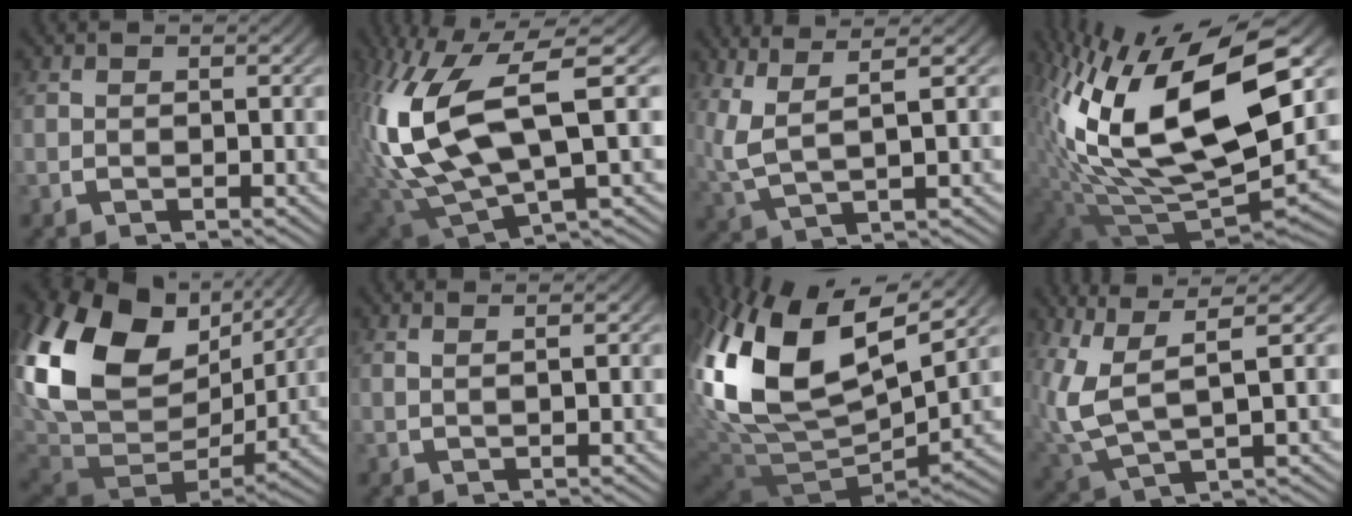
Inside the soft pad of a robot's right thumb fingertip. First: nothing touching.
{"total": 14.9, "force": [-0.8, 8.9, 11.9], "torque": [-0.287, -0.048, 0.012]}
{"total": 7.3, "force": [2.6, 3.7, 5.8], "torque": [-0.126, -0.004, 0.051]}
{"total": 20.4, "force": [0.1, 11.8, 16.6], "torque": [-0.347, -0.059, 0.035]}
{"total": 19.0, "force": [2.2, 13.1, 13.6], "torque": [-0.318, -0.062, 0.058]}
{"total": 1.3, "force": [0.8, -0.2, 0.9], "torque": [-0.016, 0.001, 0.019]}
{"total": 18.3, "force": [1.6, 10.7, 14.8], "torque": [-0.349, -0.059, 0.062]}
{"total": 8.9, "force": [1.7, 5.5, 6.9], "torque": [-0.163, -0.016, 0.041]}